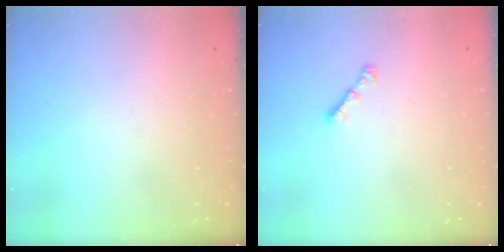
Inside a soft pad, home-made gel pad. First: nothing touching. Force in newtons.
{"total": 2.6, "press": 2.5, "slide": 0.7}